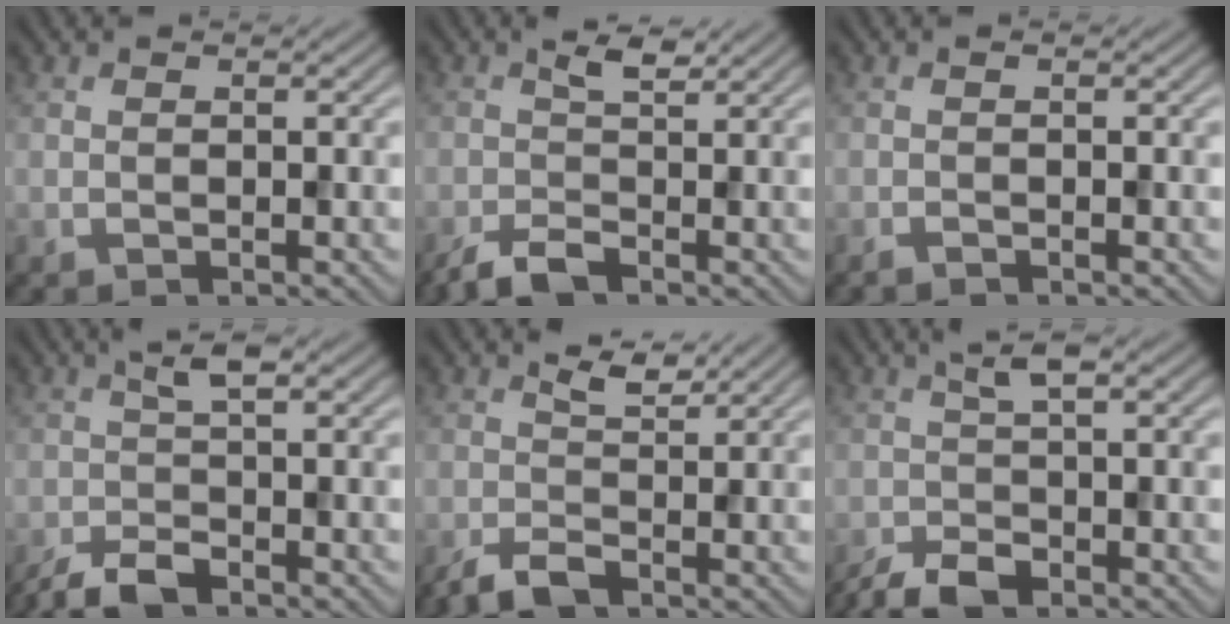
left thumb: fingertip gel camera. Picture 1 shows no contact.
{"total": 3.4, "force": [-1.3, 1.3, 2.9], "torque": [-0.061, 0.000, -0.030]}
{"total": 0.9, "force": [-0.7, 0.1, 0.6], "torque": [-0.013, 0.000, -0.014]}
{"total": 4.1, "force": [-2.2, 1.1, 3.2], "torque": [-0.064, -0.001, -0.053]}
{"total": 3.3, "force": [-0.5, 1.6, 2.8], "torque": [-0.064, -0.002, -0.011]}
{"total": 4.2, "force": [-2.0, 1.4, 3.5], "torque": [-0.076, -0.003, -0.046]}